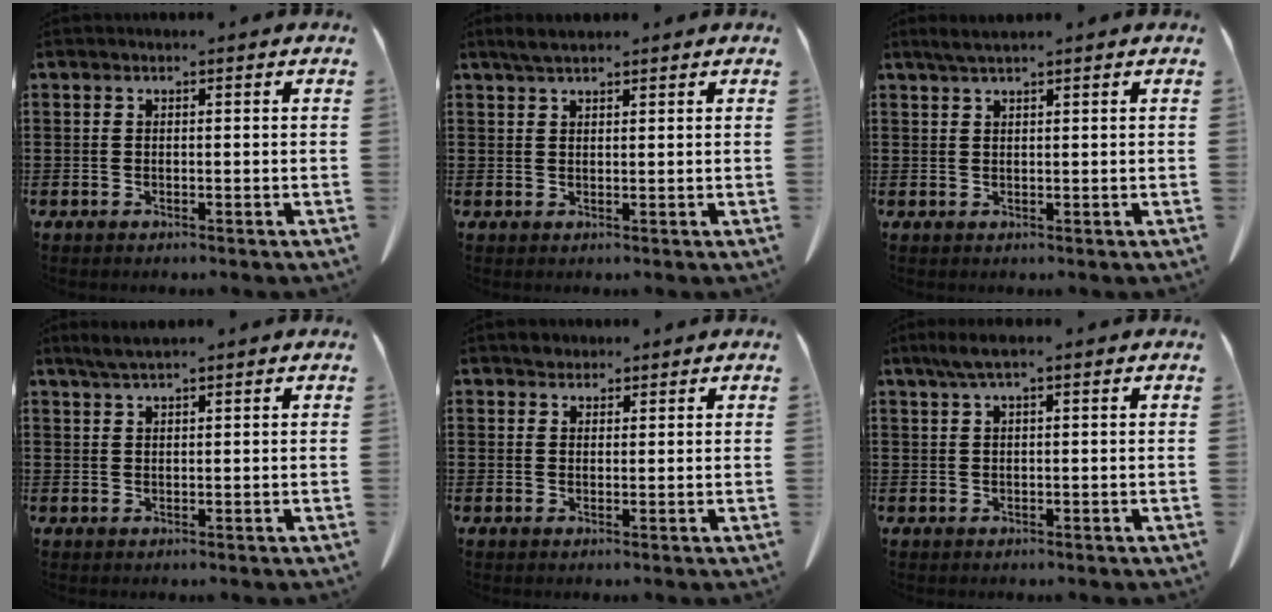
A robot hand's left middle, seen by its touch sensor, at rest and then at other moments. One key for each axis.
{"total": 2.2, "fx": 1.9, "fy": 0.5, "fz": 1.1, "tx": -0.027, "ty": 0.002, "tz": 0.036}
{"total": 1.8, "fx": 1.4, "fy": 0.0, "fz": 1.1, "tx": -0.023, "ty": -0.002, "tz": 0.027}
{"total": 2.1, "fx": 1.6, "fy": 0.1, "fz": 1.4, "tx": -0.029, "ty": -0.002, "tz": 0.031}
{"total": 1.9, "fx": 1.6, "fy": 0.9, "fz": 0.2, "tx": -0.001, "ty": -0.001, "tz": 0.031}
{"total": 2.2, "fx": 1.0, "fy": 0.1, "fz": 2.0, "tx": -0.039, "ty": 0.000, "tz": 0.018}